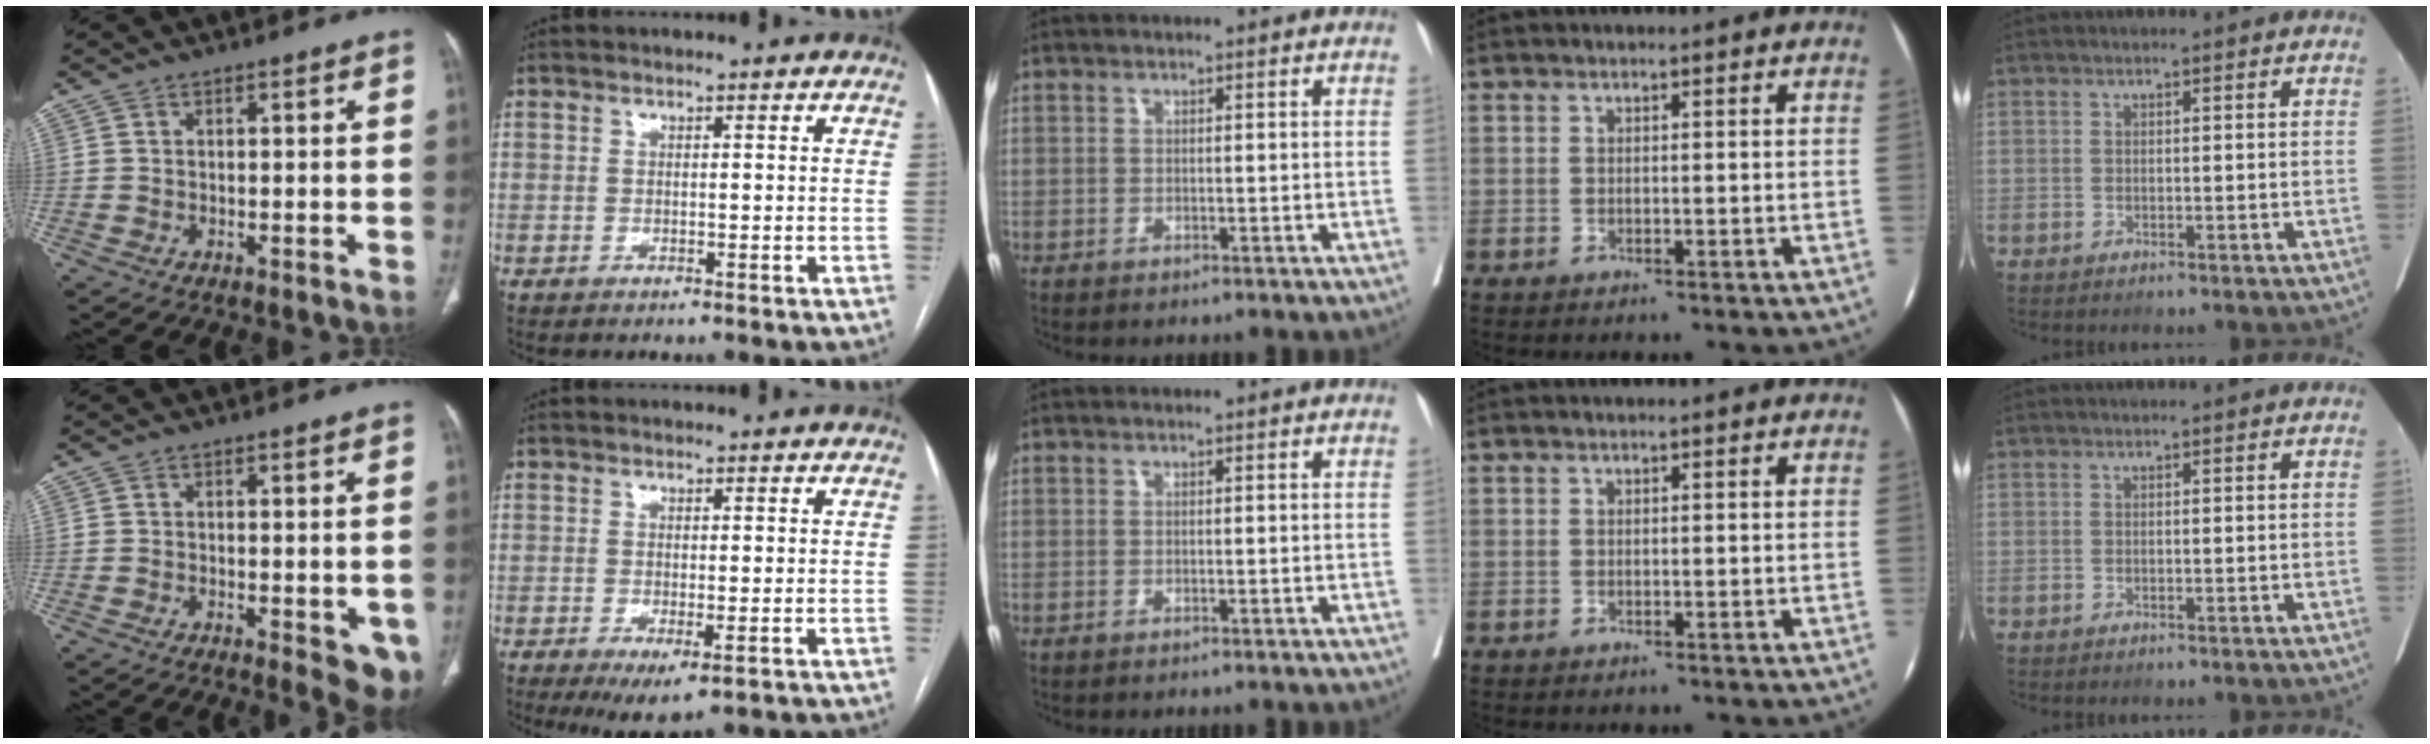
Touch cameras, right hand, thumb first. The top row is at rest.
{"thumb": {"total": 6.9, "force": [-2.4, 2.5, 5.9], "torque": [-0.054, -0.010, -0.030]}, "index": {"total": 4.8, "force": [-2.3, 1.3, 4.0], "torque": [-0.059, -0.012, -0.030]}}